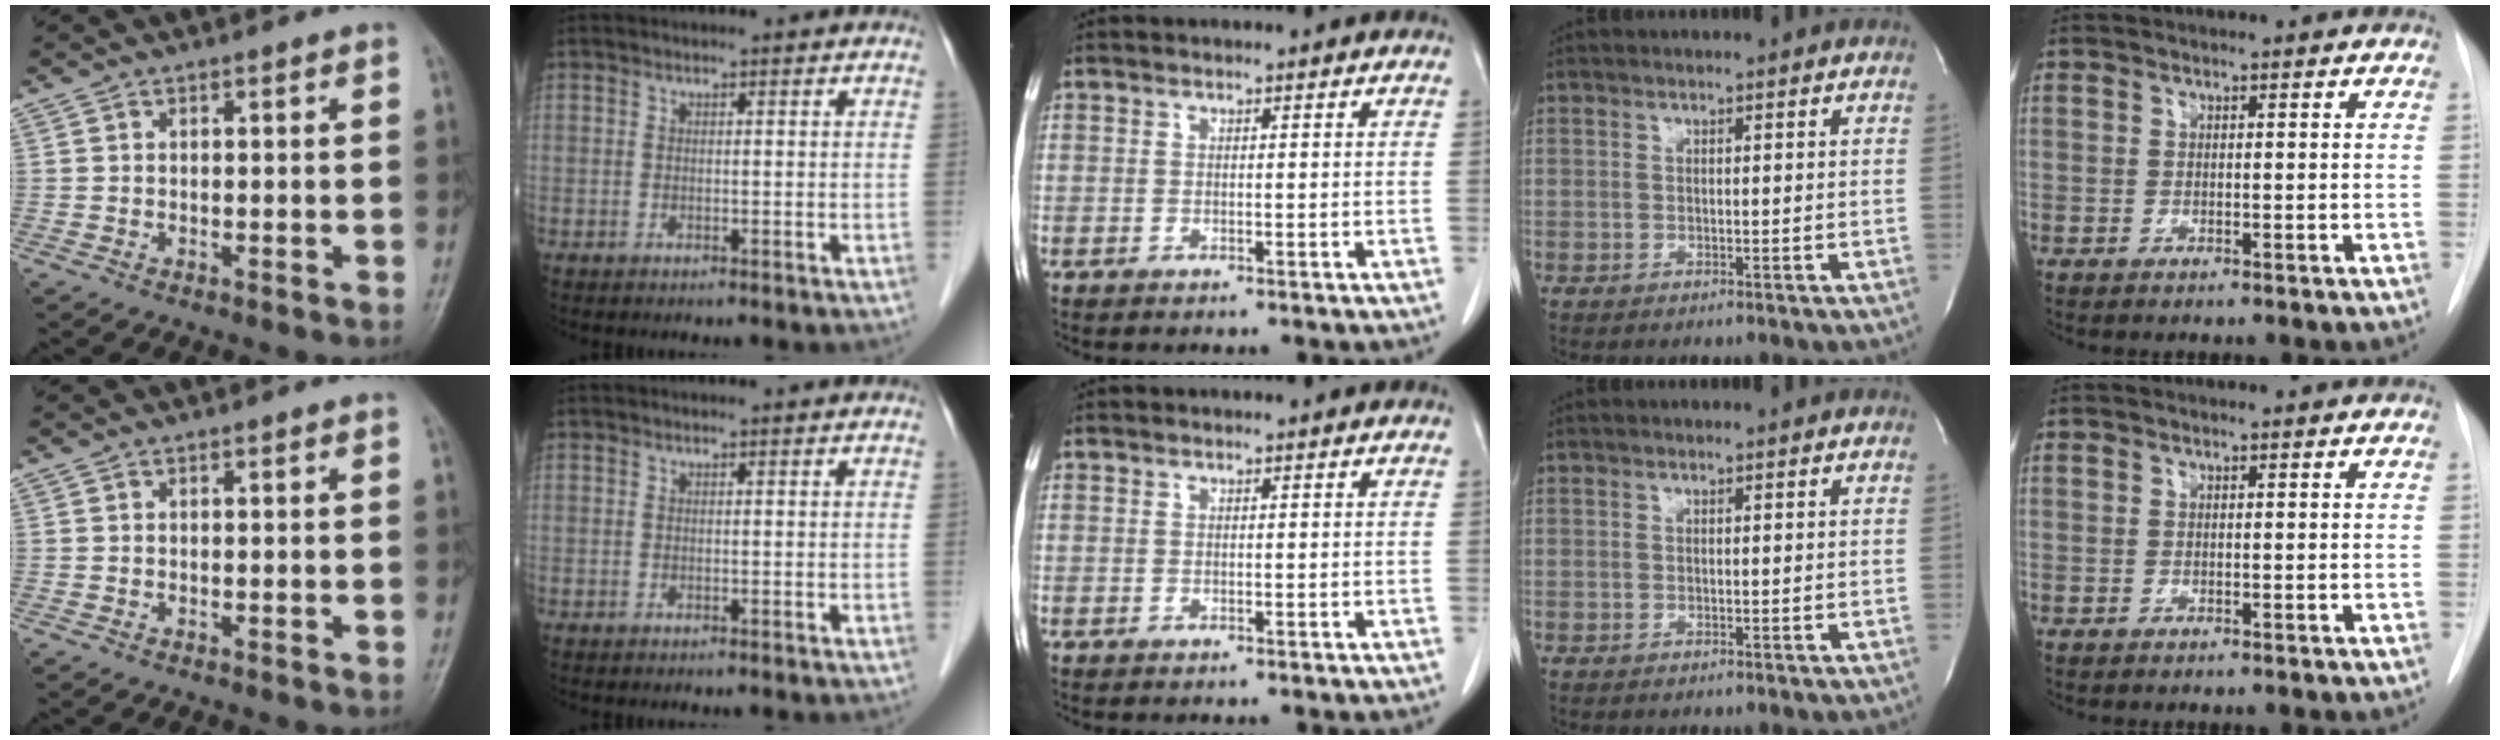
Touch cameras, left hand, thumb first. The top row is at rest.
{}